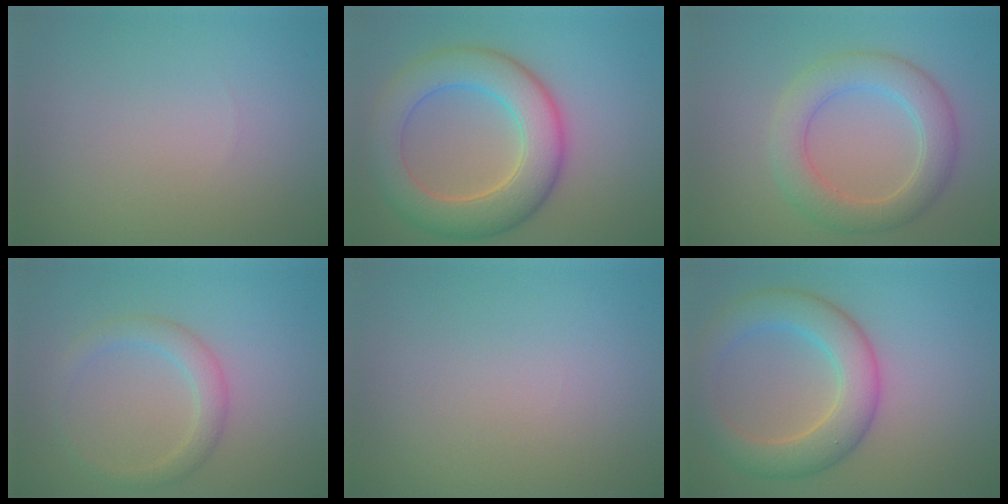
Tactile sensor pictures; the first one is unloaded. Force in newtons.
{"total": 7.9, "press": 7.9, "slide": 0.4}
{"total": 4.9, "press": 4.9, "slide": 0.4}
{"total": 2.7, "press": 2.6, "slide": 0.2}
{"total": 0.0}
{"total": 6.1, "press": 6.1, "slide": 0.2}